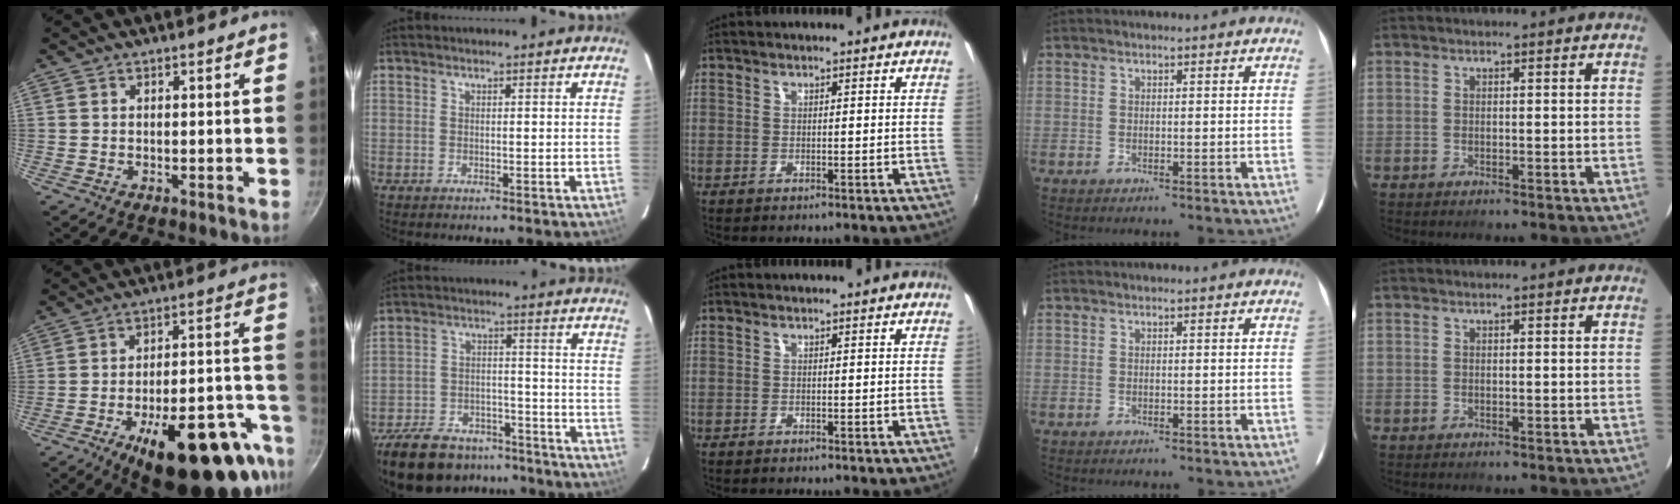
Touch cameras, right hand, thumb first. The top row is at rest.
{"thumb": {"total": 27.6, "force": [-14.4, 10.6, 21.1], "torque": [-0.246, 0.070, -0.196]}, "index": {"total": 20.2, "force": [-16.1, 9.0, 8.1], "torque": [-0.194, 0.009, -0.234]}}